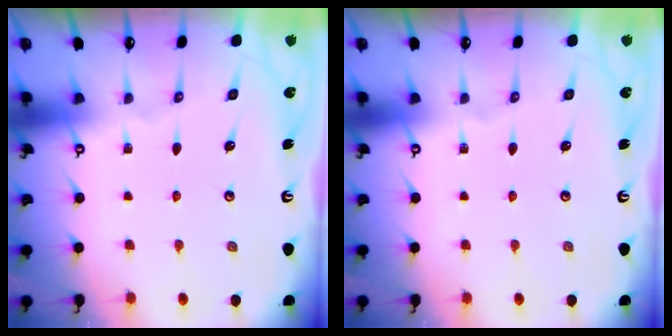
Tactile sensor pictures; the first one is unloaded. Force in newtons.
{"total": 0.0}